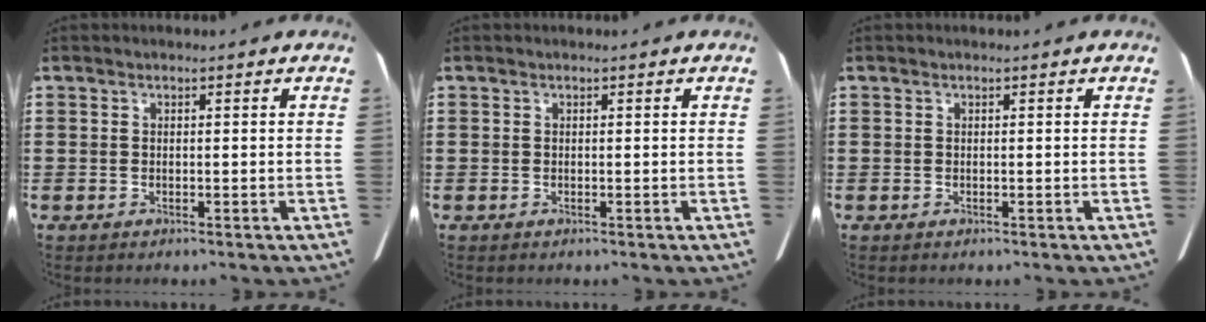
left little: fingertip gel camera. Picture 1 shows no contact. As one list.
[{"total": 0.0}, {"total": 0.0}]